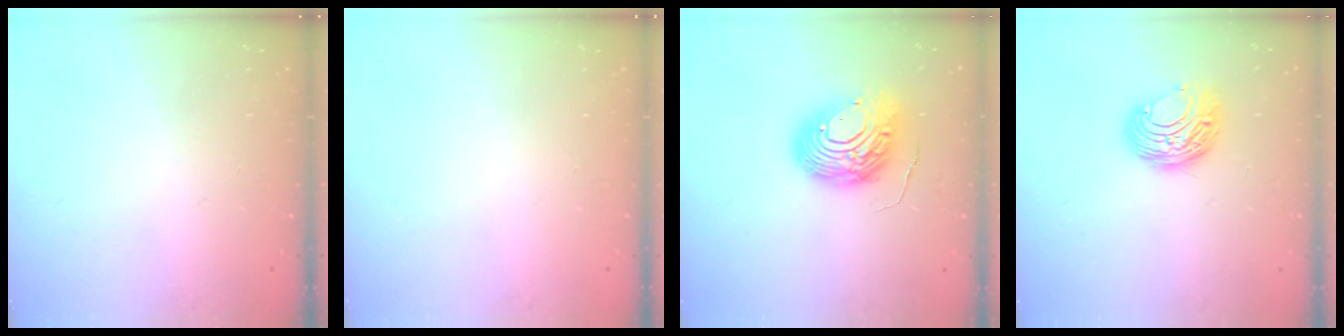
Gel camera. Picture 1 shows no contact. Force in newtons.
{"total": 0.0}
{"total": 13.5, "press": 13.4, "slide": 1.7}
{"total": 9.0, "press": 9.0, "slide": 0.2}